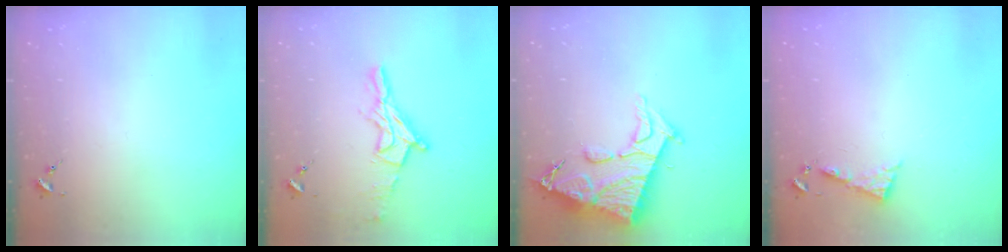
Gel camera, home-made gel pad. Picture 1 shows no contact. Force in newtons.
{"total": 14.5, "press": 14.4, "slide": 1.0}
{"total": 15.4, "press": 15.3, "slide": 1.5}
{"total": 6.4, "press": 6.4, "slide": 0.5}